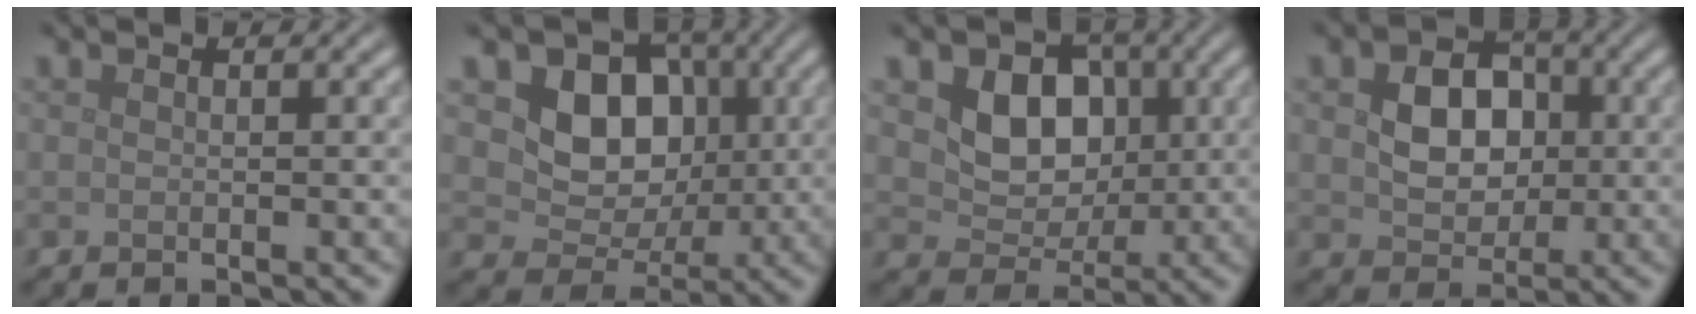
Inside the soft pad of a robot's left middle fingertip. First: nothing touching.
{"total": 6.7, "force": [1.2, 5.3, 3.9], "torque": [-0.058, -0.005, 0.011]}
{"total": 5.6, "force": [1.1, 4.4, 3.4], "torque": [-0.056, -0.007, 0.012]}
{"total": 5.4, "force": [0.5, 4.1, 3.4], "torque": [-0.066, 0.000, 0.004]}